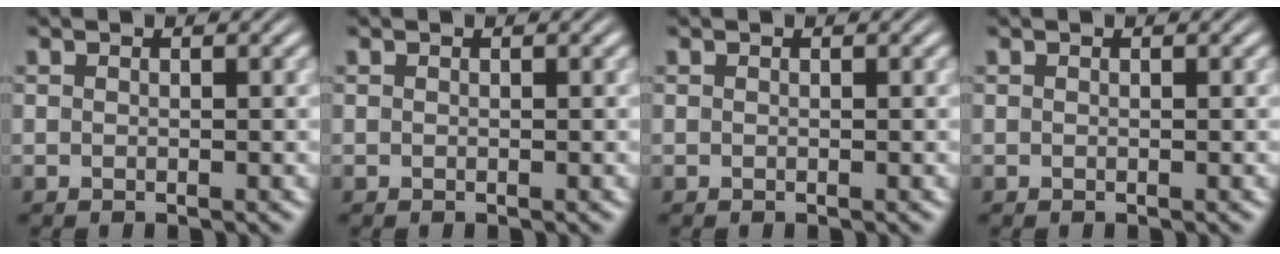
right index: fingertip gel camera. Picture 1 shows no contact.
{"total": 0.0}
{"total": 0.0}
{"total": 0.0}